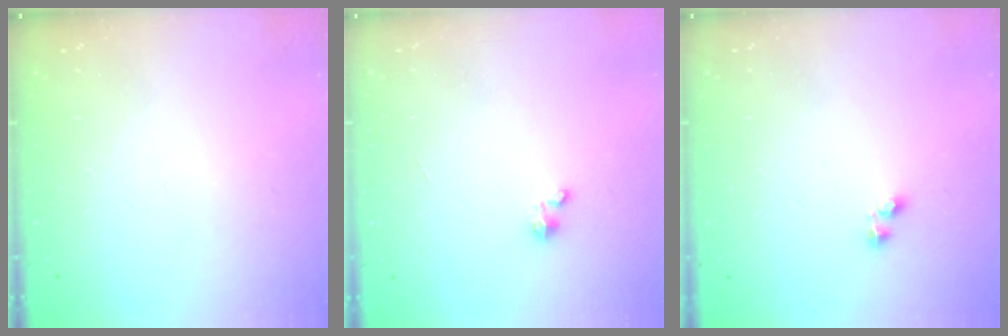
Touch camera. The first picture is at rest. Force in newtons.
{"total": 0.8, "press": 0.7, "slide": 0.3}
{"total": 1.9, "press": 1.9, "slide": 0.5}